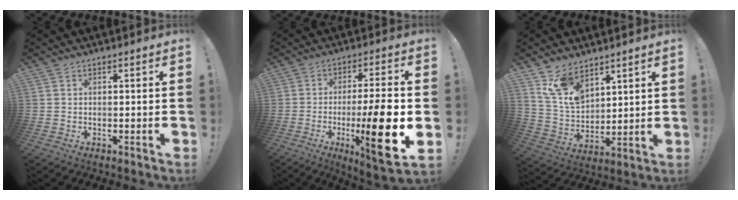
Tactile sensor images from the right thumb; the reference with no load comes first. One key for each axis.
{"total": 17.8, "fx": -4.4, "fy": 3.3, "fz": 17.0, "tx": -0.265, "ty": 0.005, "tz": -0.061}
{"total": 12.1, "fx": 8.7, "fy": 6.7, "fz": 5.1, "tx": -0.114, "ty": -0.044, "tz": 0.175}